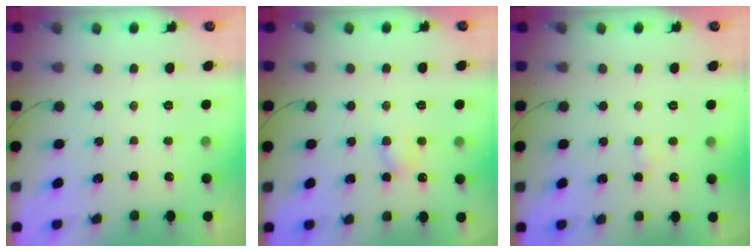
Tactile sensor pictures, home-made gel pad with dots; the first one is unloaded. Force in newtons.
{"total": 4.8, "press": 4.8, "slide": 0.8}
{"total": 2.0, "press": 1.8, "slide": 0.8}